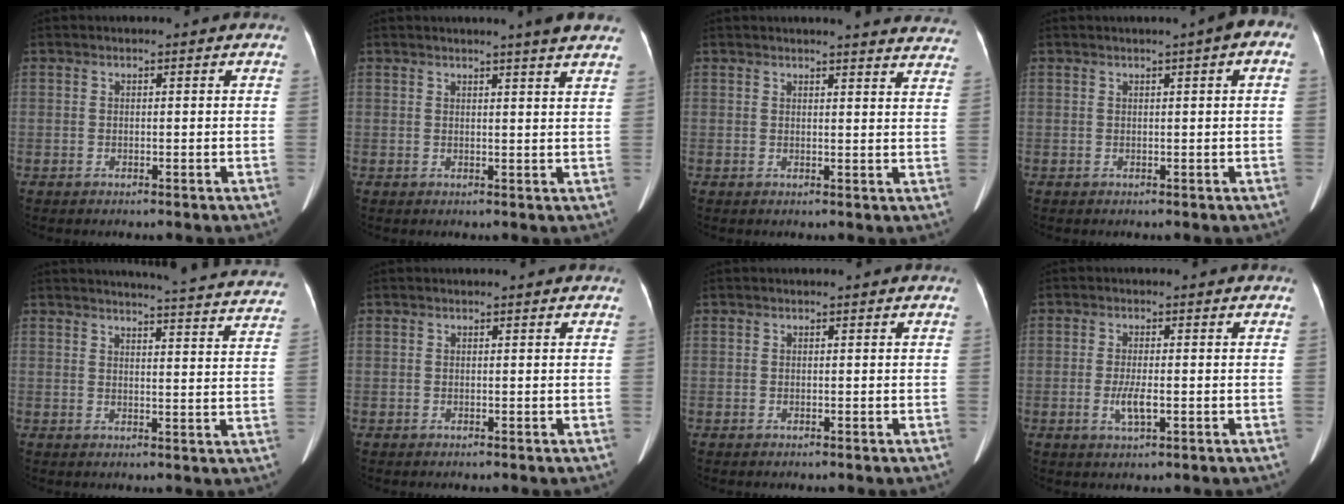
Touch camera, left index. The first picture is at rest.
{"total": 5.8, "force": [5.0, -0.6, 2.9], "torque": [-0.039, 0.002, 0.046]}
{"total": 16.5, "force": [15.8, 1.5, 4.5], "torque": [-0.033, -0.052, 0.156]}
{"total": 3.3, "force": [1.0, 0.4, 3.1], "torque": [-0.036, 0.013, 0.009]}
{"total": 22.9, "force": [22.1, 0.9, 6.0], "torque": [-0.069, -0.079, 0.239]}
{"total": 0.6, "force": [0.5, 0.1, 0.1], "torque": [-0.003, 0.002, 0.004]}
{"total": 0.0}
{"total": 3.3, "force": [-0.8, 0.8, 3.1], "torque": [-0.066, -0.004, -0.012]}